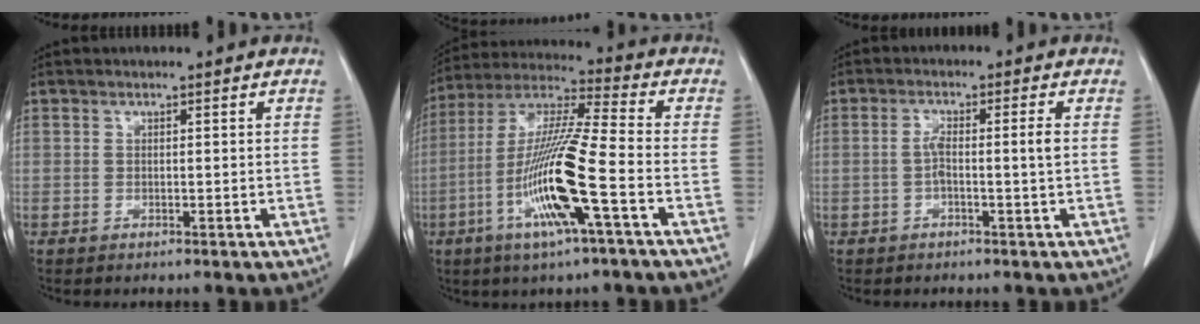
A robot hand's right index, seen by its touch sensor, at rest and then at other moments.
{"total": 15.8, "force": [-5.3, 0.1, 14.9], "torque": [-0.303, -0.012, -0.106]}
{"total": 3.4, "force": [-0.4, -0.1, 3.3], "torque": [-0.063, 0.008, -0.007]}